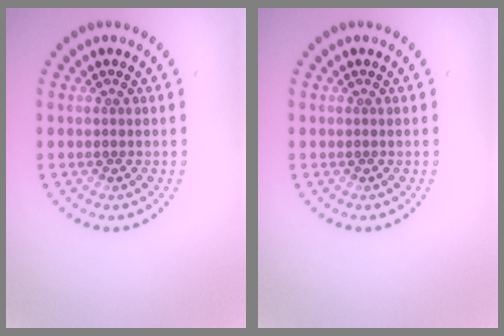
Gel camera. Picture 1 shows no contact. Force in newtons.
{"total": 0.0}